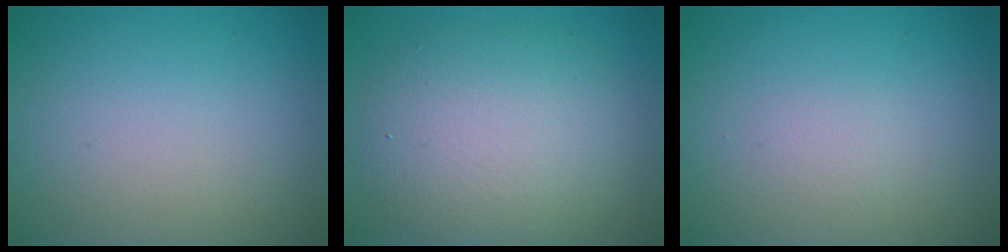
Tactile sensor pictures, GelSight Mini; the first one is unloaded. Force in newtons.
{"total": 7.4, "press": 7.4, "slide": 0.4}
{"total": 0.8, "press": 0.7, "slide": 0.1}